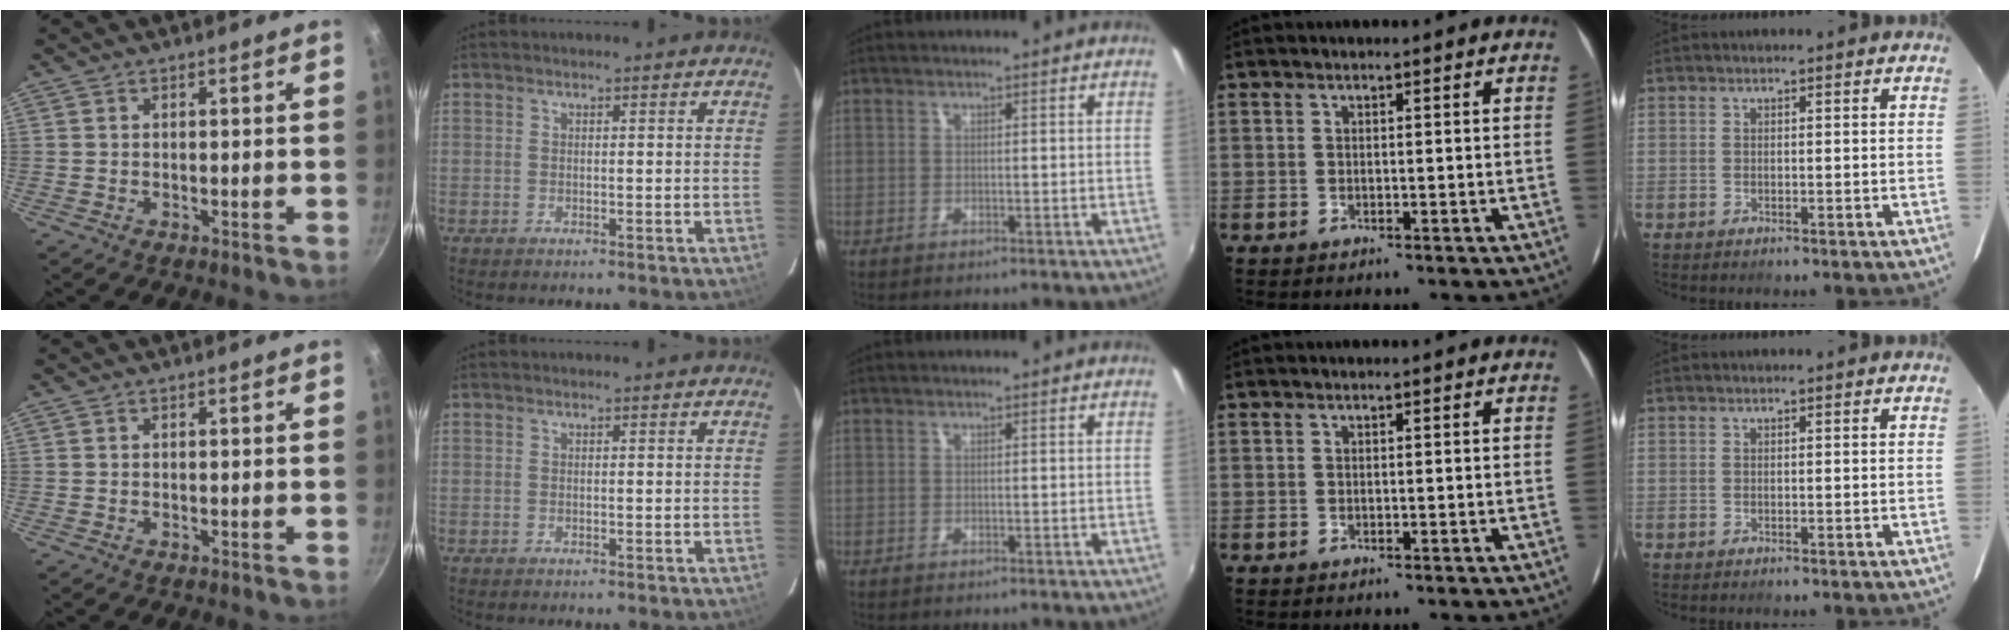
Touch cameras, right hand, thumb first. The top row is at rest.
{}